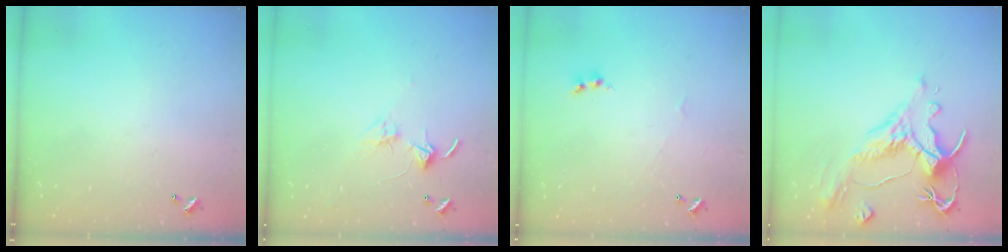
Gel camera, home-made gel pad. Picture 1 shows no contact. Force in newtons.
{"total": 2.8, "press": 2.8, "slide": 0.2}
{"total": 1.7, "press": 1.6, "slide": 0.6}
{"total": 1.8, "press": 0.9, "slide": 1.5}